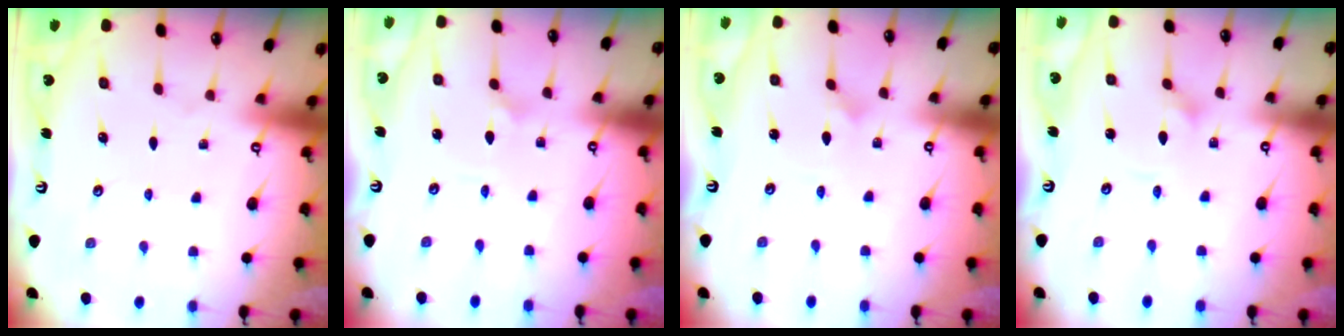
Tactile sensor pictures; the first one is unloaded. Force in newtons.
{"total": 2.4, "press": 2.4, "slide": 0.2}
{"total": 1.9, "press": 1.9, "slide": 0.1}
{"total": 1.6, "press": 1.6, "slide": 0.3}